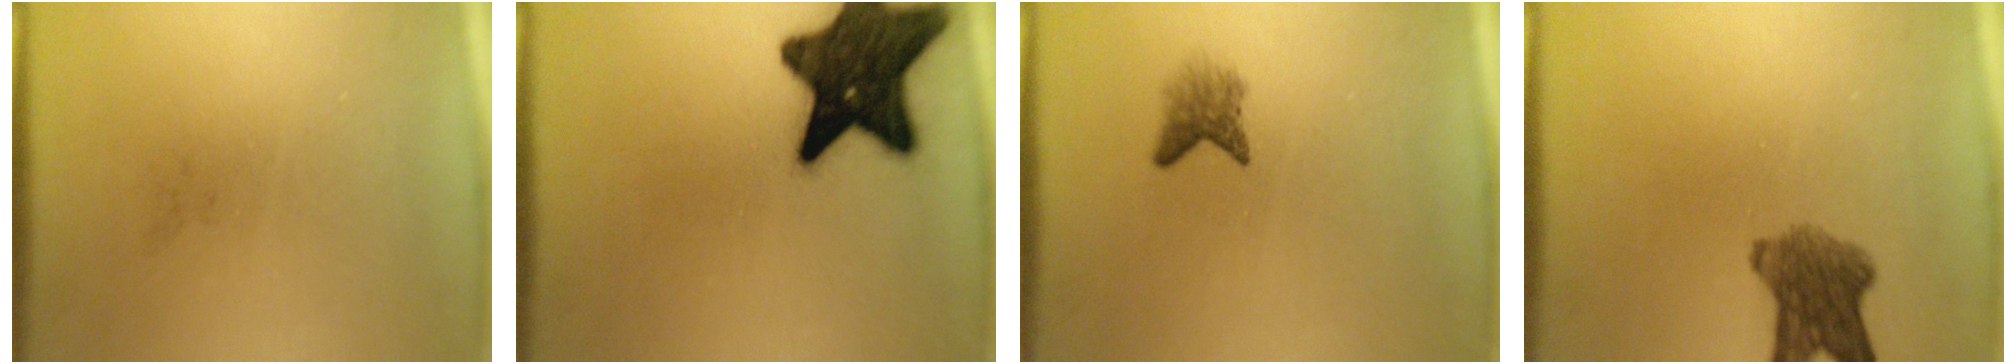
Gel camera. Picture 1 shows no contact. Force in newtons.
{"total": 15.7}
{"total": 2.3}
{"total": 6.9}